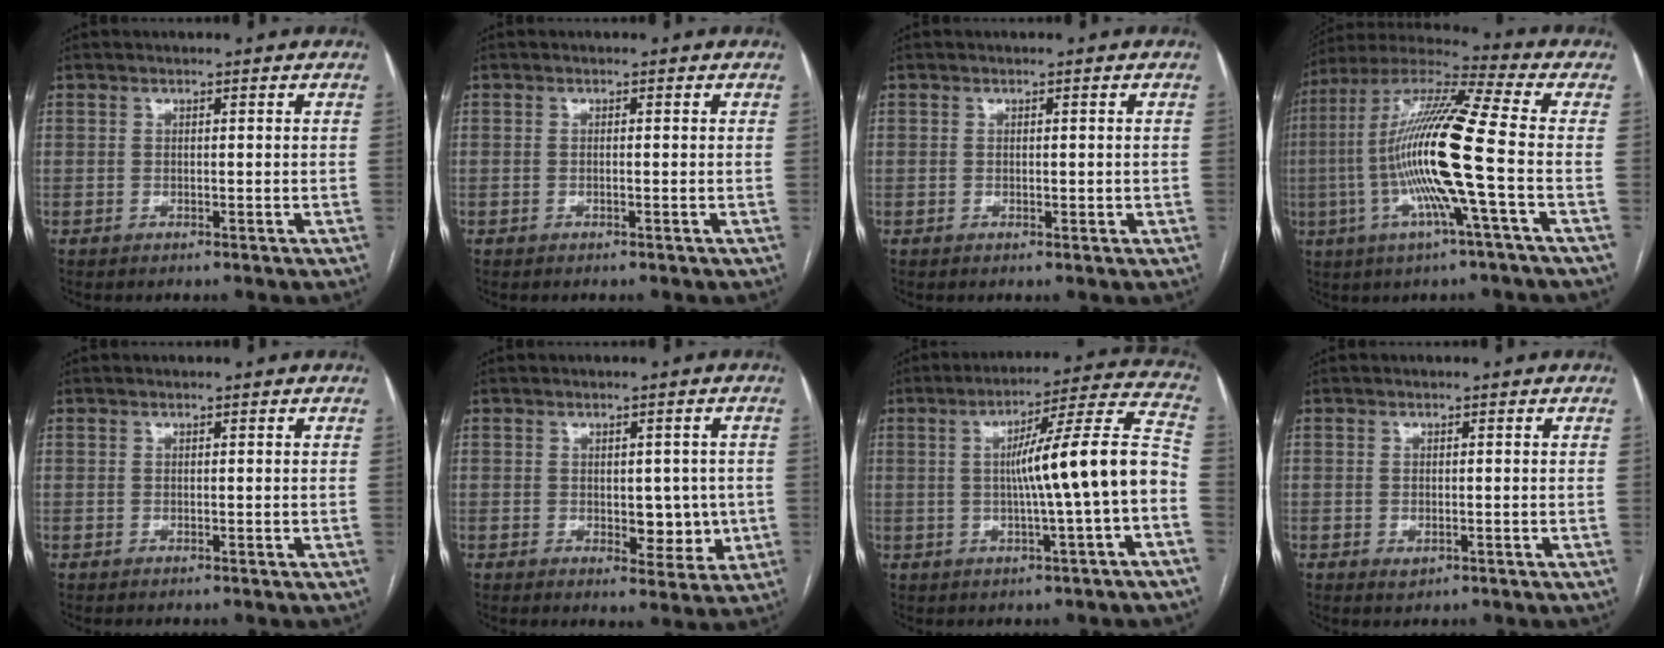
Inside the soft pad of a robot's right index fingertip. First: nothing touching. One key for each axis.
{"total": 0.0}
{"total": 1.0, "fx": 0.0, "fy": 0.6, "fz": 0.8, "tx": -0.012, "ty": 0.000, "tz": 0.003}
{"total": 16.9, "fx": -3.0, "fy": -0.5, "fz": 16.7, "tx": -0.327, "ty": -0.001, "tz": -0.070}
{"total": 0.0}
{"total": 6.0, "fx": -0.3, "fy": 3.5, "fz": 4.8, "tx": -0.050, "ty": 0.002, "tz": 0.006}
{"total": 13.9, "fx": -1.6, "fy": -0.5, "fz": 13.8, "tx": -0.198, "ty": 0.026, "tz": -0.027}
{"total": 1.3, "fx": -0.5, "fy": 0.8, "fz": 0.9, "tx": -0.011, "ty": -0.002, "tz": -0.001}